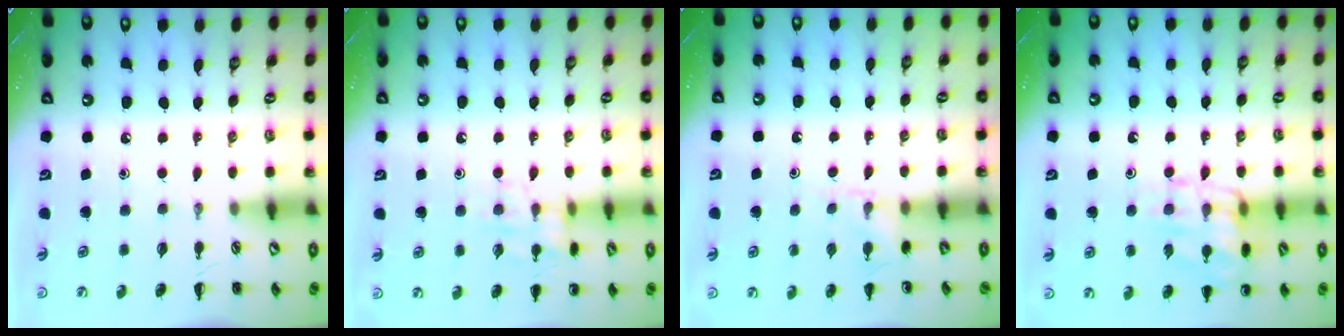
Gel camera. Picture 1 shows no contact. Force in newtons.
{"total": 10.2, "press": 10.2, "slide": 0.6}
{"total": 5.0, "press": 4.6, "slide": 1.8}
{"total": 14.4, "press": 14.4, "slide": 1.1}